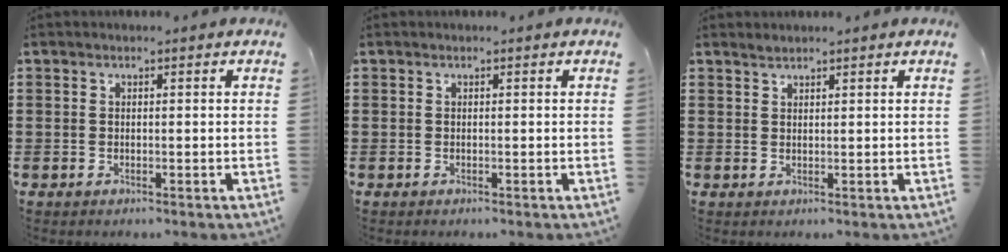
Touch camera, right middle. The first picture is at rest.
{"total": 0.0}
{"total": 1.1, "force": [1.1, -0.1, 0.2], "torque": [-0.005, -0.001, 0.021]}